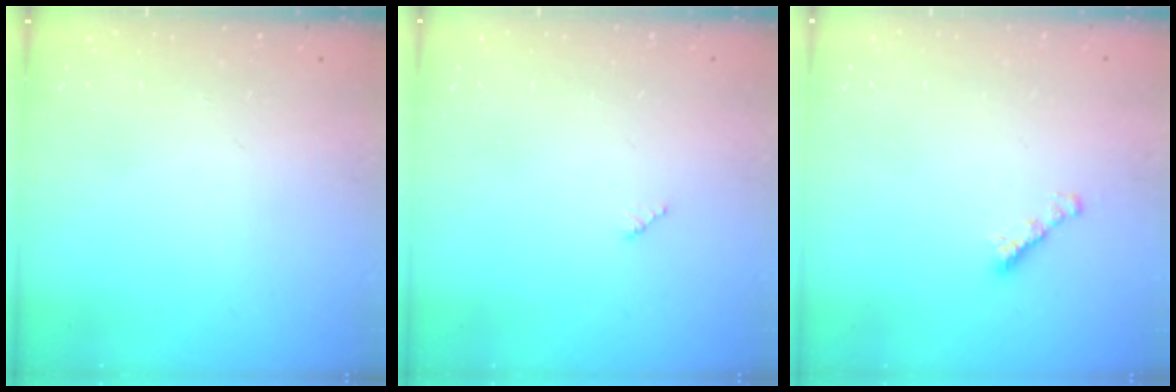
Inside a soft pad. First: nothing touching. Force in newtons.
{"total": 2.5, "press": 2.5, "slide": 0.3}
{"total": 2.5, "press": 2.5, "slide": 0.5}